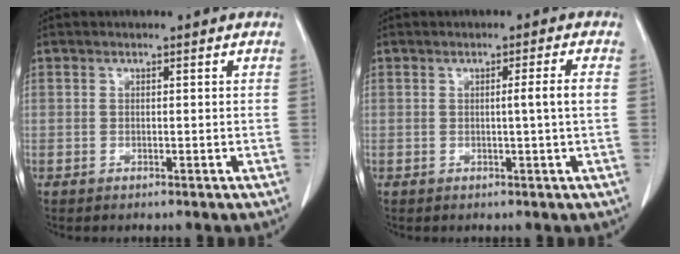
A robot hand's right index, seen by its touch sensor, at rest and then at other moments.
{"total": 2.6, "force": [0.0, -0.8, 2.5], "torque": [-0.039, -0.002, 0.000]}